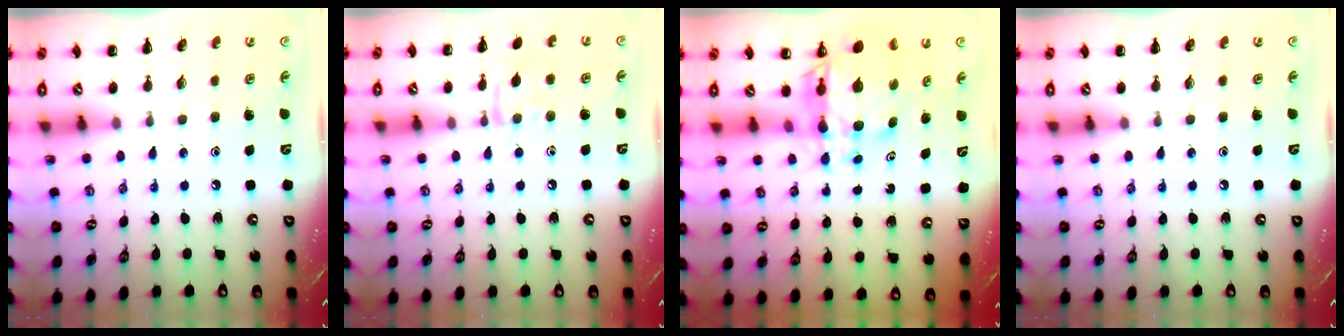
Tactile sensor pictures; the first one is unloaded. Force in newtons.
{"total": 6.7, "press": 6.7, "slide": 0.8}
{"total": 8.2, "press": 7.7, "slide": 2.8}
{"total": 0.0}